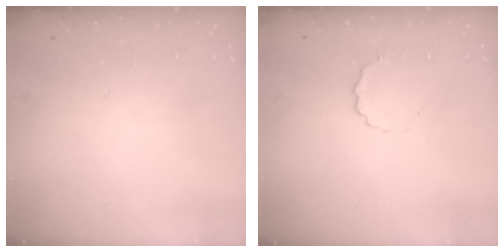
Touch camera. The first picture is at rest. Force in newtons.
{"total": 4.1, "press": 4.0, "slide": 0.9}